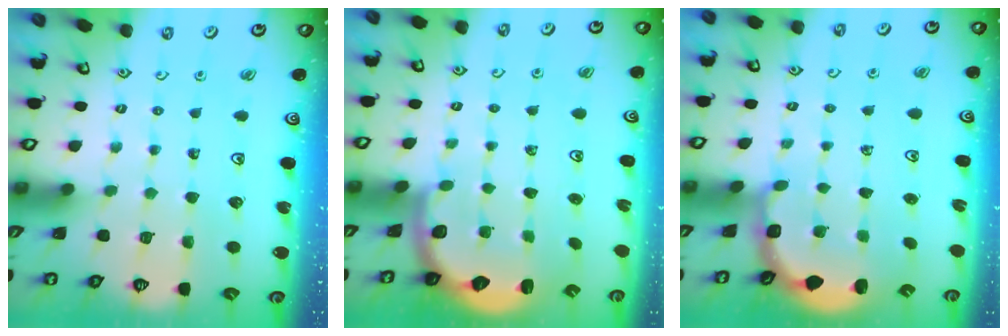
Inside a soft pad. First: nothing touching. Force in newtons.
{"total": 2.5, "press": 2.2, "slide": 1.3}
{"total": 2.7, "press": 2.3, "slide": 1.4}